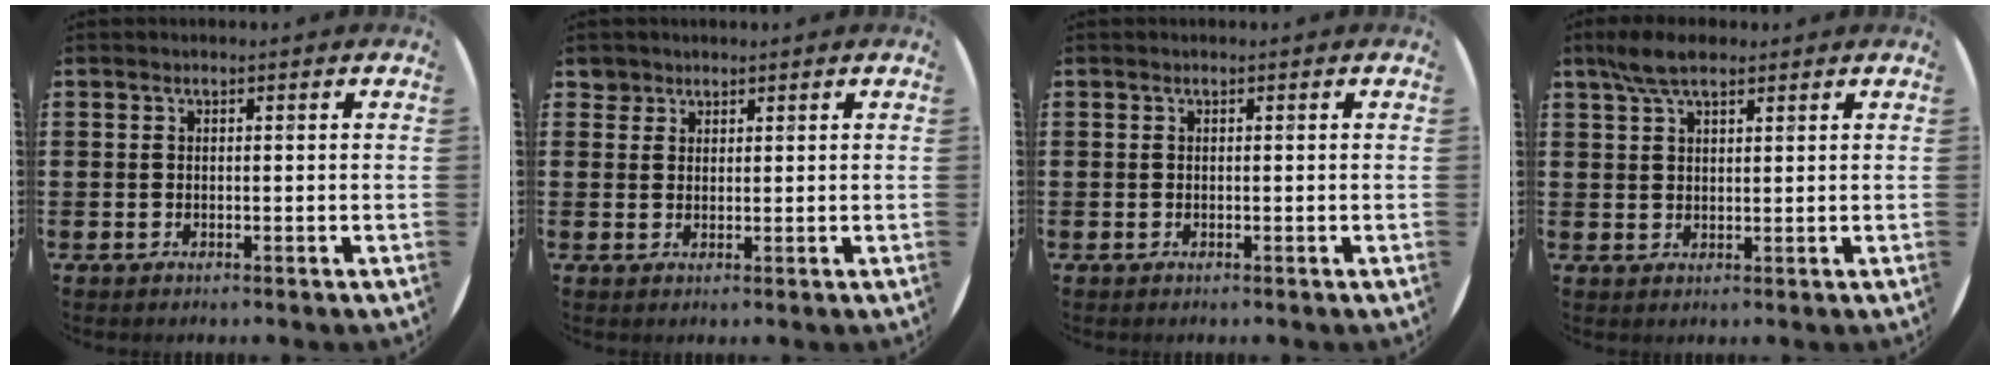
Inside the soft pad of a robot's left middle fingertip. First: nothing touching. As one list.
[{"total": 1.9, "force": [1.6, 1.1, 0.0], "torque": [0.003, -0.001, 0.031]}, {"total": 0.0}, {"total": 5.1, "force": [3.8, 2.0, 2.7], "torque": [-0.061, 0.004, 0.071]}]